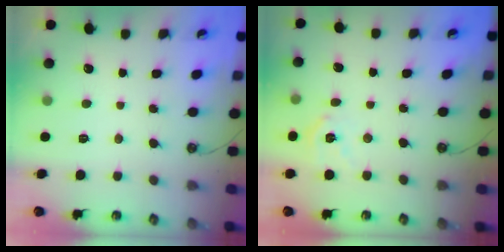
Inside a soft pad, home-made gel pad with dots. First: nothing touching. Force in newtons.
{"total": 8.3, "press": 8.3, "slide": 1.1}